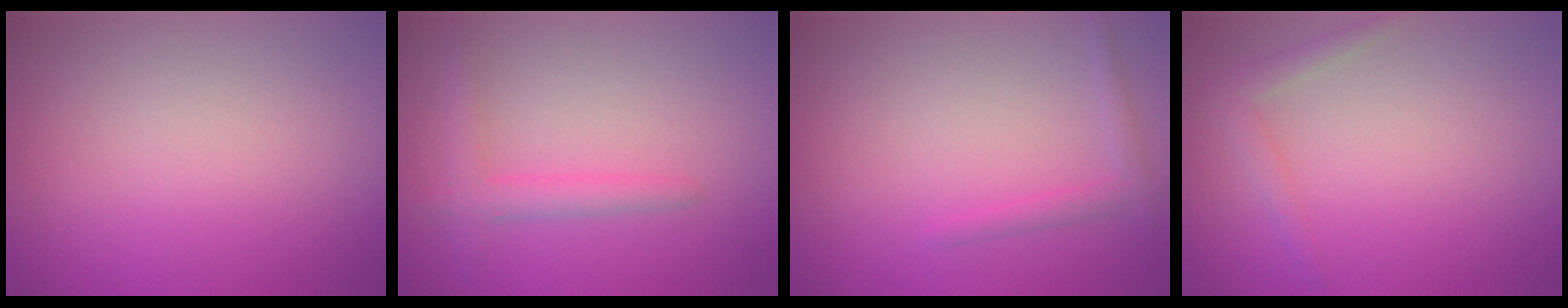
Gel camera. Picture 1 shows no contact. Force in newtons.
{"total": 2.1, "press": 2.1, "slide": 0.1}
{"total": 1.2, "press": 1.2, "slide": 0.1}
{"total": 1.5, "press": 1.5, "slide": 0.1}